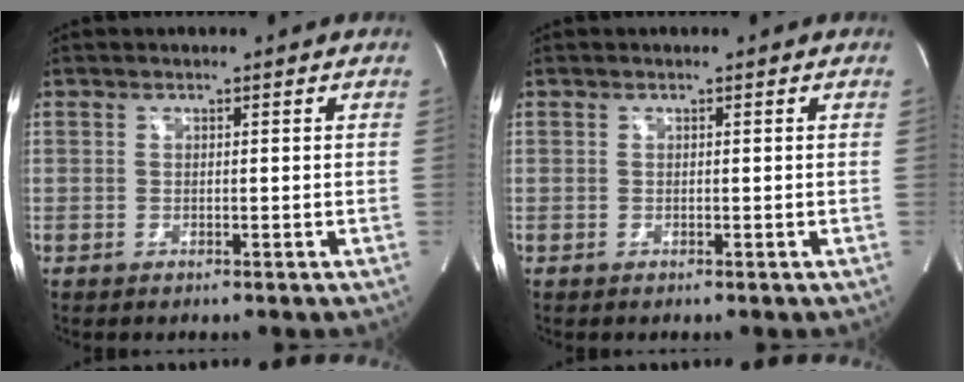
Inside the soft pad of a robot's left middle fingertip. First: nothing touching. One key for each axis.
{"total": 0.0}